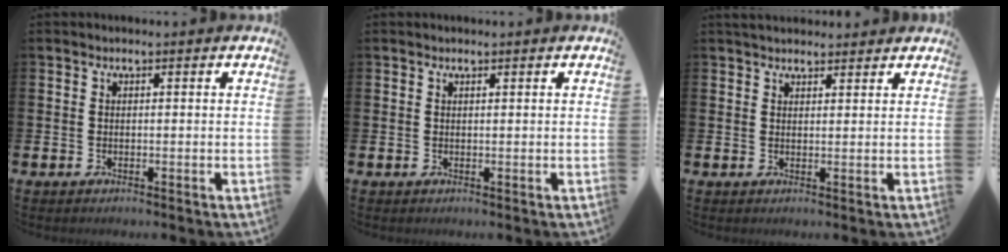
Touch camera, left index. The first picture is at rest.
{"total": 0.5, "force": [0.5, 0.1, 0.2], "torque": [0.007, -0.004, 0.007]}
{"total": 2.8, "force": [2.6, 0.8, 0.4], "torque": [0.000, -0.010, 0.046]}